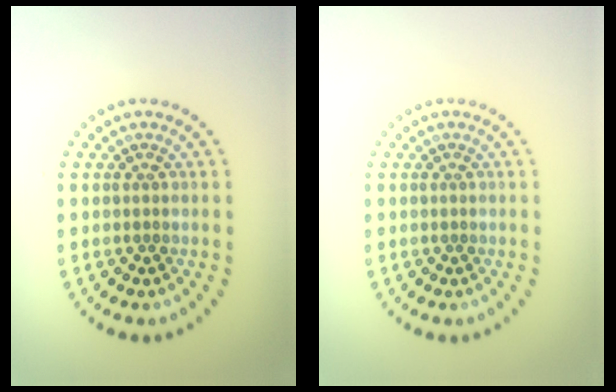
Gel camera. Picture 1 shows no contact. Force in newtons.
{"total": 0.0}